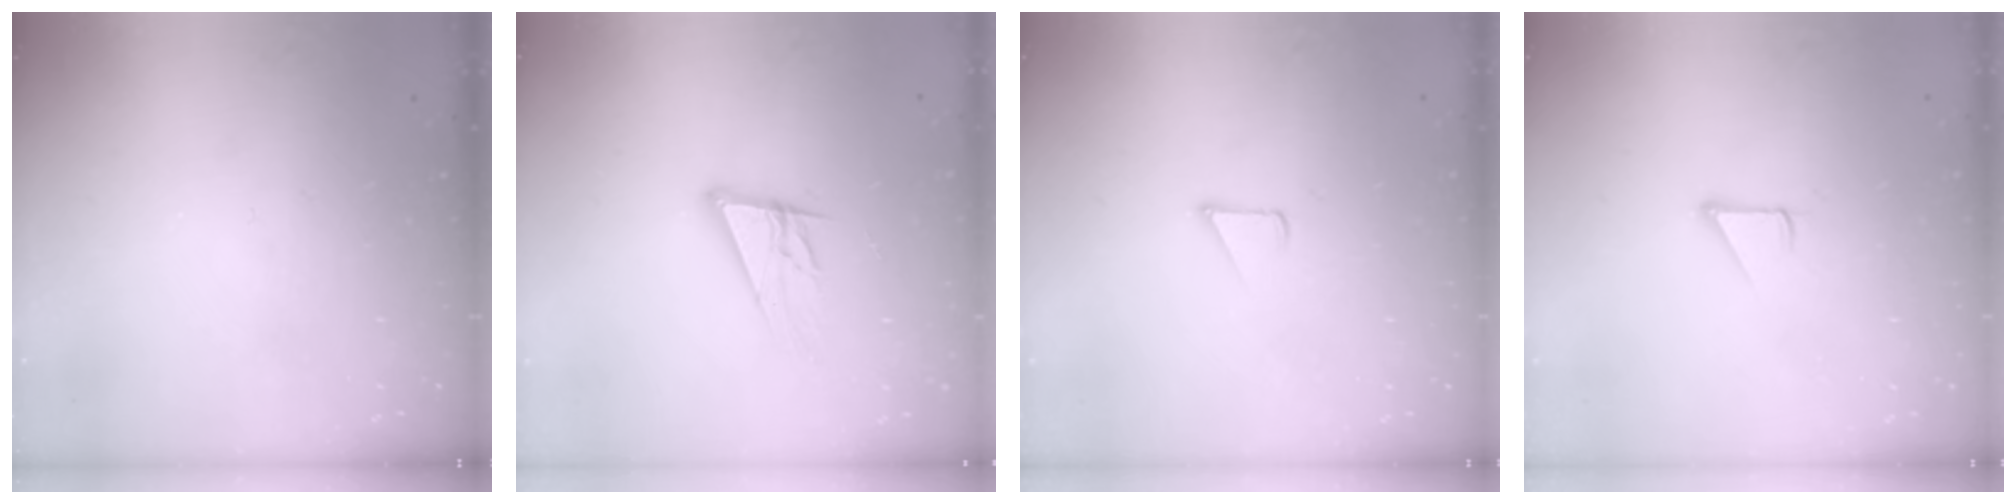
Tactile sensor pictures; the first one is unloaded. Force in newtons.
{"total": 13.6, "press": 13.1, "slide": 3.6}
{"total": 2.4, "press": 2.4, "slide": 0.2}
{"total": 1.9, "press": 1.9, "slide": 0.1}